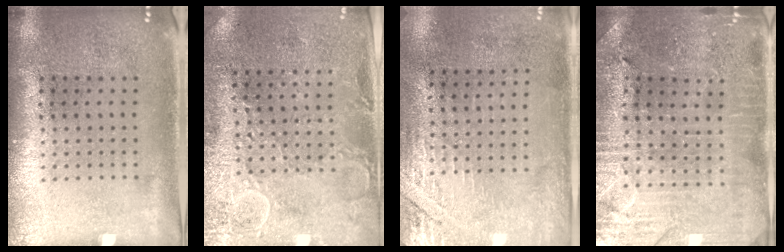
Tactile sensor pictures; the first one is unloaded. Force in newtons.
{"total": 2.8, "press": 2.7, "slide": 0.8}
{"total": 2.8, "press": 2.5, "slide": 1.4}
{"total": 1.8, "press": 1.8, "slide": 0.4}